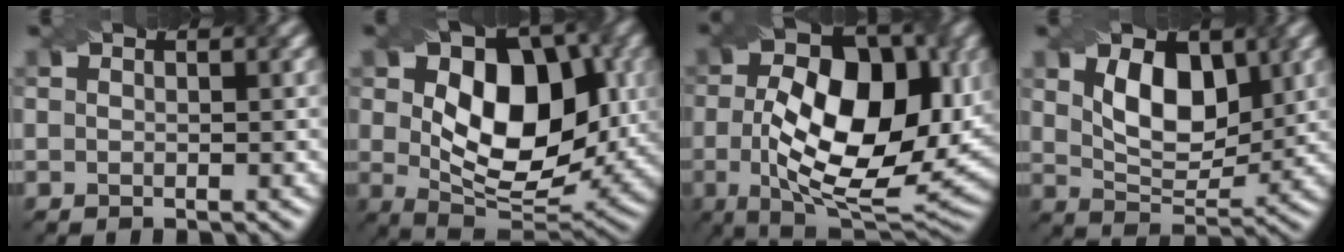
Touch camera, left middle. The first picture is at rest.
{"total": 10.4, "force": [0.6, 6.4, 8.2], "torque": [-0.137, 0.007, 0.019]}
{"total": 11.9, "force": [-0.9, 6.1, 10.2], "torque": [-0.161, 0.009, -0.008]}
{"total": 4.4, "force": [0.7, 2.7, 3.5], "torque": [-0.074, 0.006, 0.024]}